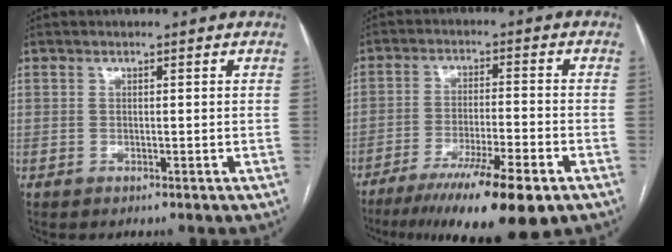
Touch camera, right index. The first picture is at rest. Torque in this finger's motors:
{"motor_torque": [1.32, -0.39, 0.52, 0.11]}